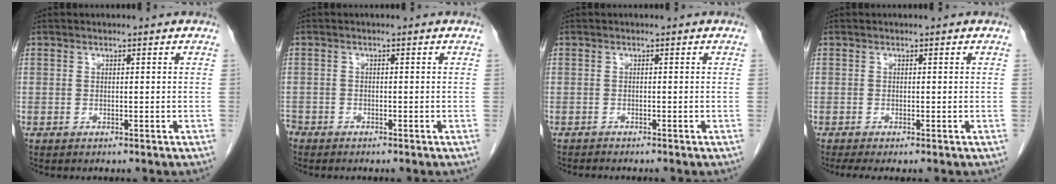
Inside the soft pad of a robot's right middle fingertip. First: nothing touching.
{"total": 2.1, "force": [-1.9, 1.0, 0.3], "torque": [-0.011, -0.001, -0.035]}
{"total": 1.0, "force": [-1.0, 0.0, 0.1], "torque": [-0.007, -0.004, -0.017]}
{"total": 1.8, "force": [-1.3, 0.1, 1.2], "torque": [-0.022, -0.007, -0.022]}